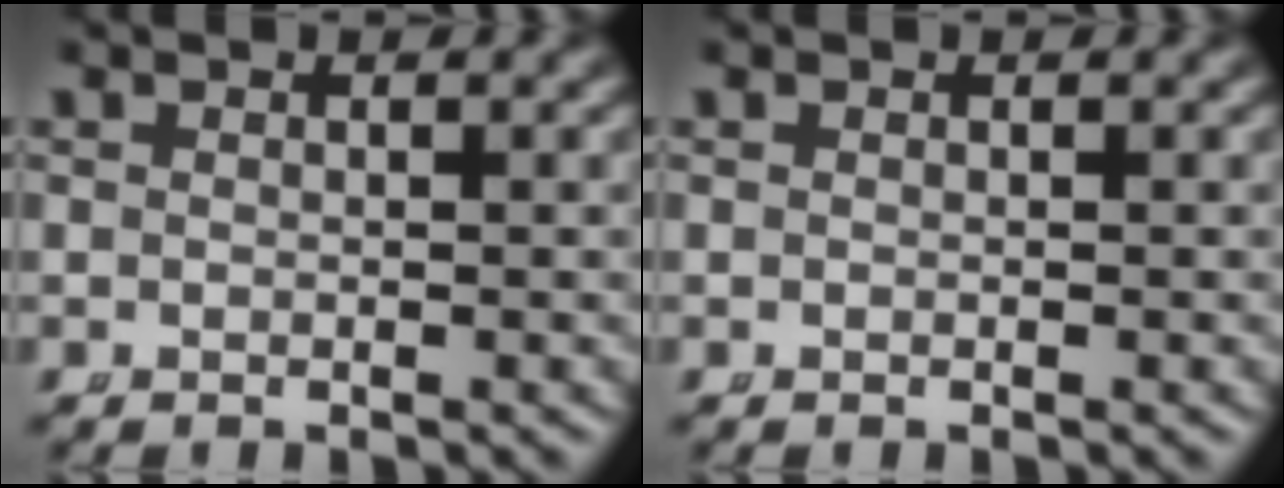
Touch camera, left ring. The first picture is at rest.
{"total": 0.0}